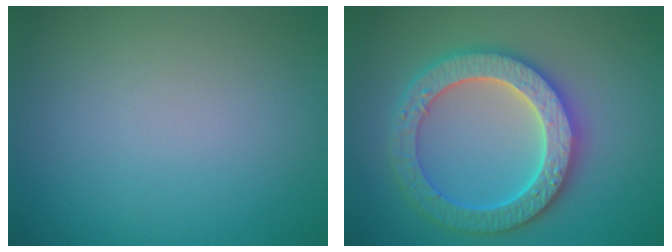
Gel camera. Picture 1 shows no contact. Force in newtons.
{"total": 6.4, "press": 6.3, "slide": 1.4}